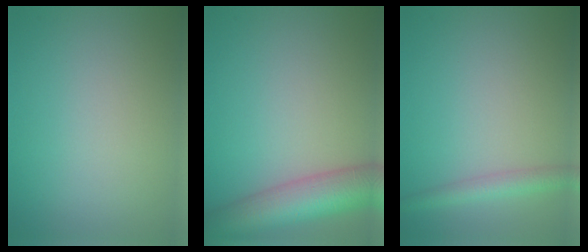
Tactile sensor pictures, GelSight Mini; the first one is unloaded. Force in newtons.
{"total": 8.2, "press": 8.2, "slide": 0.3}
{"total": 2.3, "press": 2.3, "slide": 0.1}